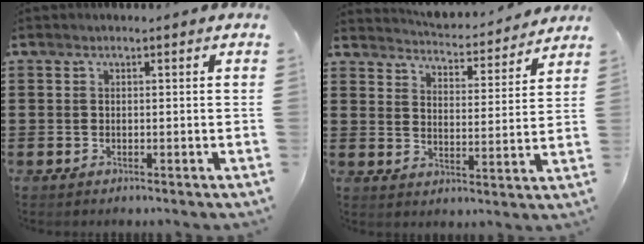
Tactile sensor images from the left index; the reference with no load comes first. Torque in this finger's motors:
{"motor_torque": [0.09, -0.97, 0.19, 0.08]}